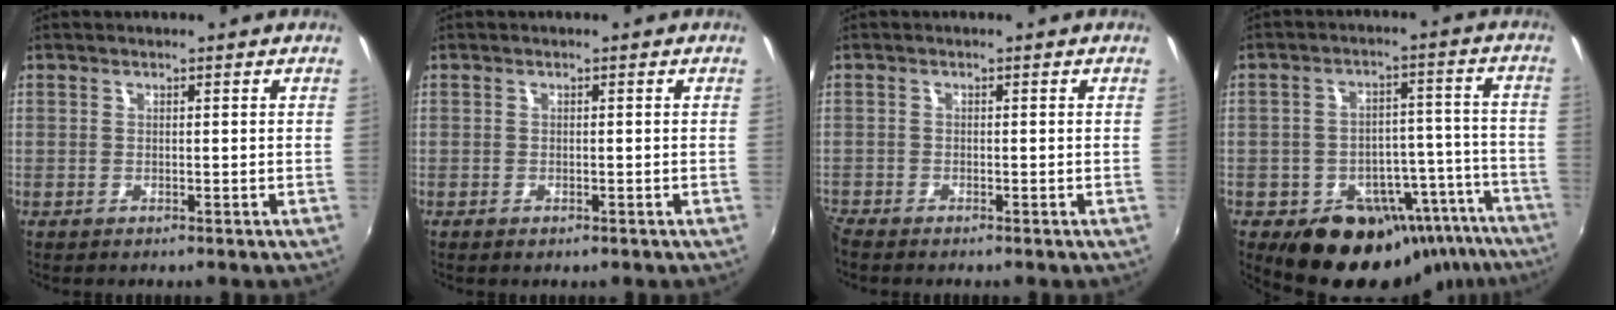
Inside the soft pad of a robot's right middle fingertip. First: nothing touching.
{"total": 0.7, "force": [-0.5, 0.3, 0.3], "torque": [-0.006, -0.003, -0.008]}
{"total": 2.2, "force": [-2.2, 0.3, 0.4], "torque": [-0.017, -0.015, -0.048]}
{"total": 18.4, "force": [-13.0, 11.2, 6.8], "torque": [-0.104, 0.051, -0.145]}